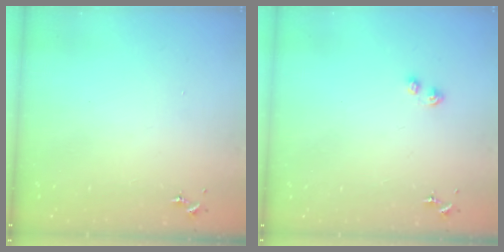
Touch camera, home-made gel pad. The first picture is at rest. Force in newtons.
{"total": 3.0, "press": 2.9, "slide": 0.5}